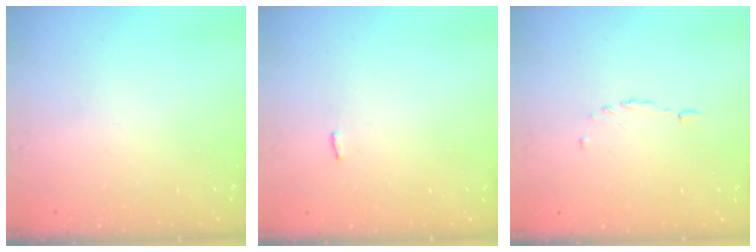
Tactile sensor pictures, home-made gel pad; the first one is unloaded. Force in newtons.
{"total": 2.5, "press": 2.5, "slide": 0.1}
{"total": 1.1, "press": 0.8, "slide": 0.7}